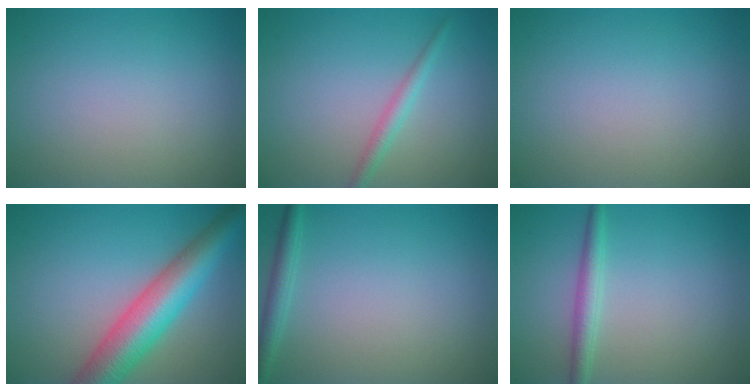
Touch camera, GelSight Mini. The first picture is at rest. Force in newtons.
{"total": 1.6, "press": 1.6, "slide": 0.0}
{"total": 0.0}
{"total": 8.1, "press": 8.1, "slide": 0.2}
{"total": 1.8, "press": 1.8, "slide": 0.1}
{"total": 2.2, "press": 2.2, "slide": 0.1}